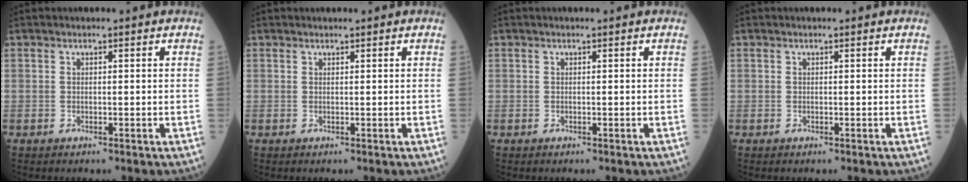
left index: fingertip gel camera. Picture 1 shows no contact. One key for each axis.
{"total": 0.0}
{"total": 0.0}
{"total": 0.0}